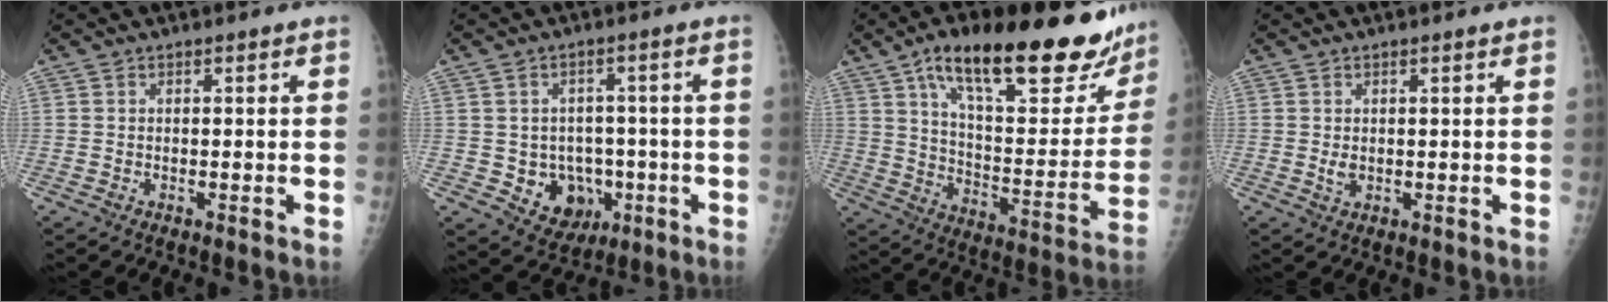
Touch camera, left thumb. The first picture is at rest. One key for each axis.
{"total": 9.0, "fx": -2.0, "fy": 7.6, "fz": 4.3, "tx": -0.026, "ty": 0.013, "tz": -0.013}
{"total": 30.2, "fx": 19.7, "fy": 10.4, "fz": 20.5, "tx": -0.268, "ty": -0.052, "tz": 0.297}
{"total": 2.0, "fx": 0.5, "fy": 1.1, "fz": 1.6, "tx": -0.024, "ty": -0.005, "tz": 0.013}